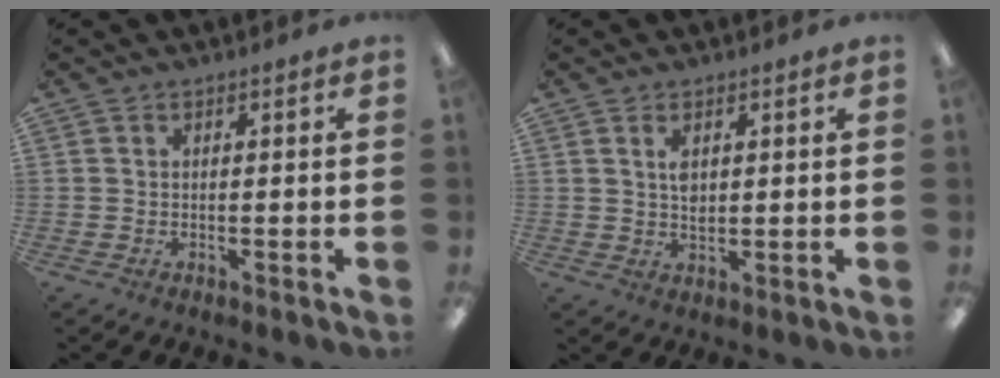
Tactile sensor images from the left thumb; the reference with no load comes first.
{"total": 3.5, "force": [1.4, 2.0, 2.5], "torque": [-0.040, -0.003, 0.021]}